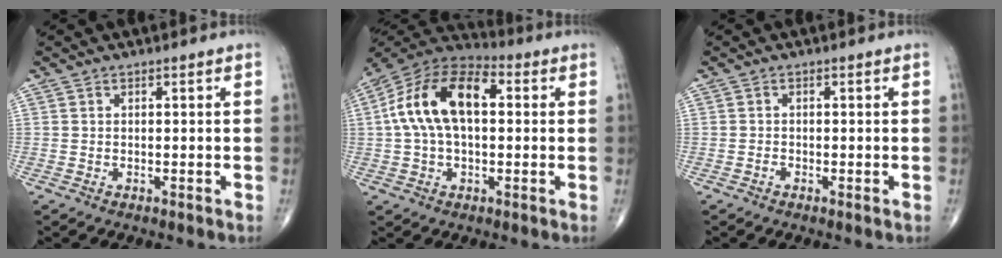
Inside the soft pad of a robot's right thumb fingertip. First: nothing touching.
{"total": 16.3, "force": [2.3, 9.1, 13.3], "torque": [-0.248, 0.038, 0.032]}
{"total": 0.6, "force": [-0.4, 0.2, 0.4], "torque": [-0.009, 0.000, -0.009]}